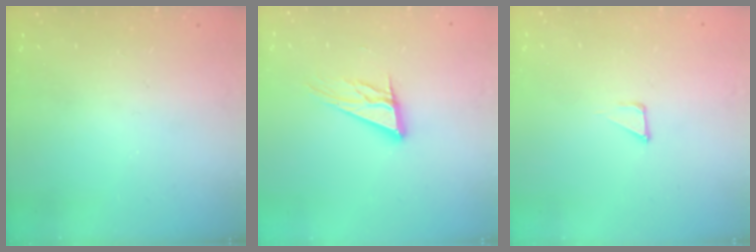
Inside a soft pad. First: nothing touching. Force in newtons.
{"total": 11.5, "press": 11.4, "slide": 1.9}
{"total": 2.9, "press": 2.9, "slide": 0.3}